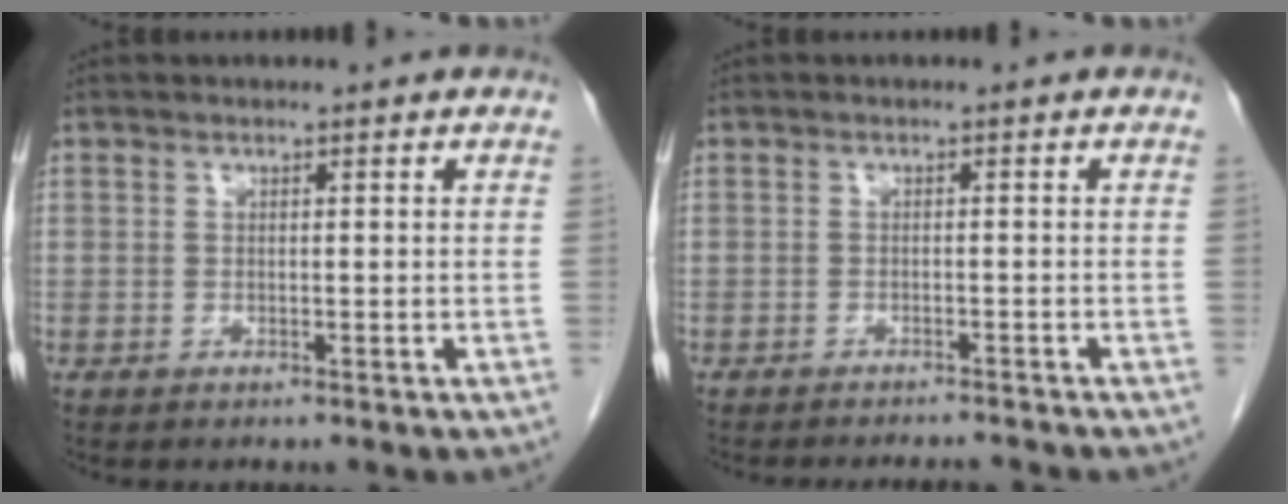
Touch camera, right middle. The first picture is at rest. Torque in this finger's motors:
{"motor_torque": [0.08, 0.01, 0.01, 0.00]}